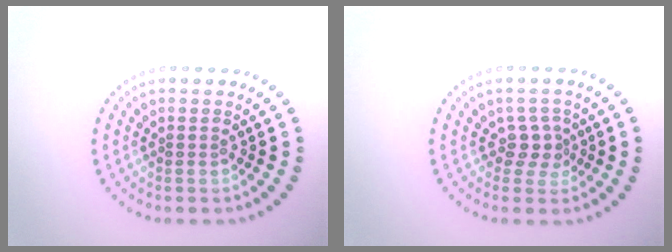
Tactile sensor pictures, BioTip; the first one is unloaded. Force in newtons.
{"total": 1.8, "press": 1.4, "slide": 1.2}